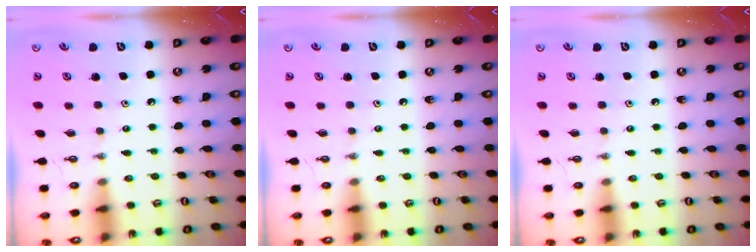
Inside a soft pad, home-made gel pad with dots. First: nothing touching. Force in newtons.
{"total": 0.0}
{"total": 0.0}